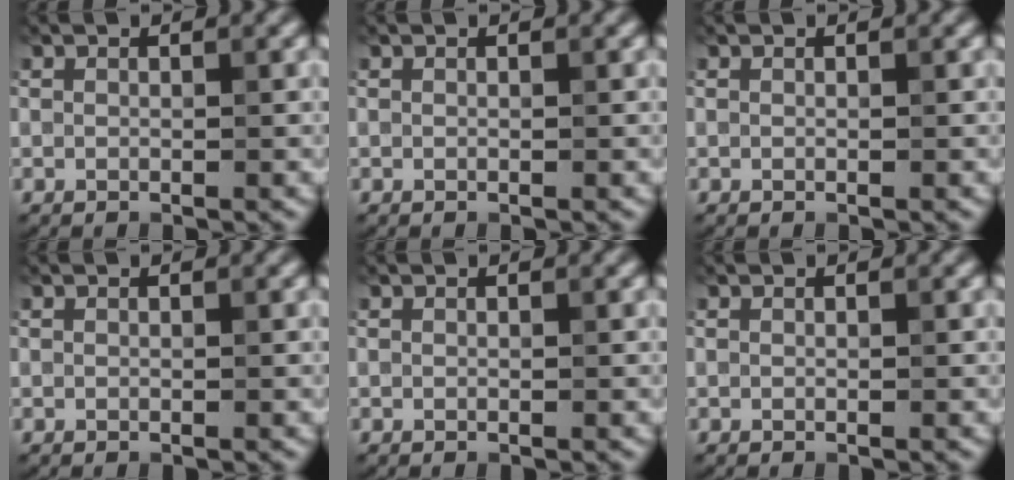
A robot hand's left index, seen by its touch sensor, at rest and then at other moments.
{"total": 0.0}
{"total": 0.0}
{"total": 0.0}
{"total": 0.0}
{"total": 0.0}